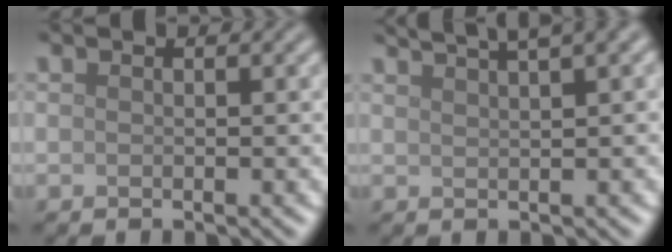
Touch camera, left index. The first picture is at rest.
{"total": 6.0, "force": [4.3, 1.3, 3.8], "torque": [-0.034, 0.030, 0.041]}